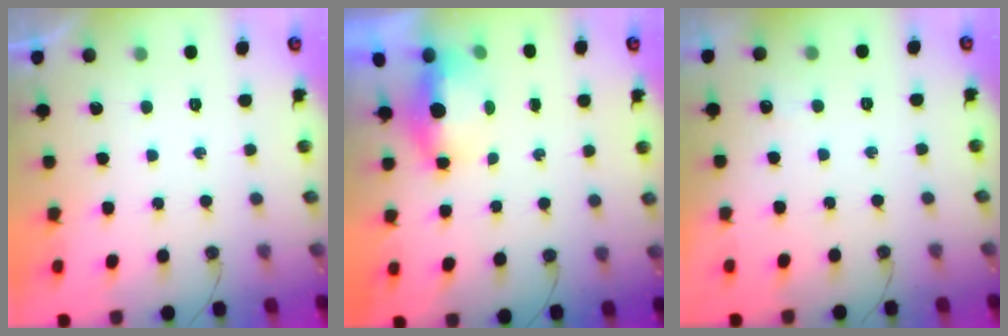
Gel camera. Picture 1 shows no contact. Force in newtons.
{"total": 13.4, "press": 6.1, "slide": 11.9}
{"total": 3.2, "press": 3.1, "slide": 0.7}